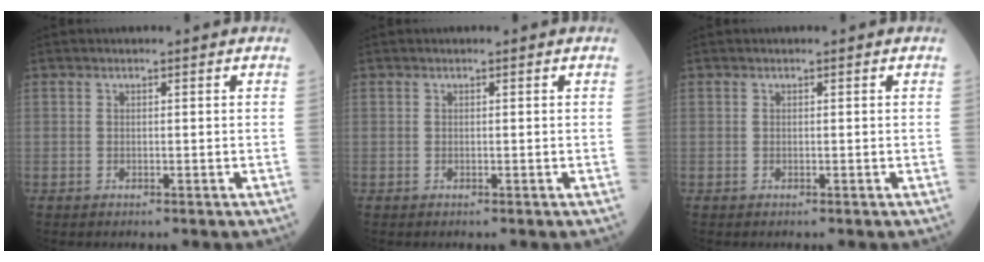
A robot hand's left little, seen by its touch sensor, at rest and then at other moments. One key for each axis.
{"total": 0.0}
{"total": 0.0}